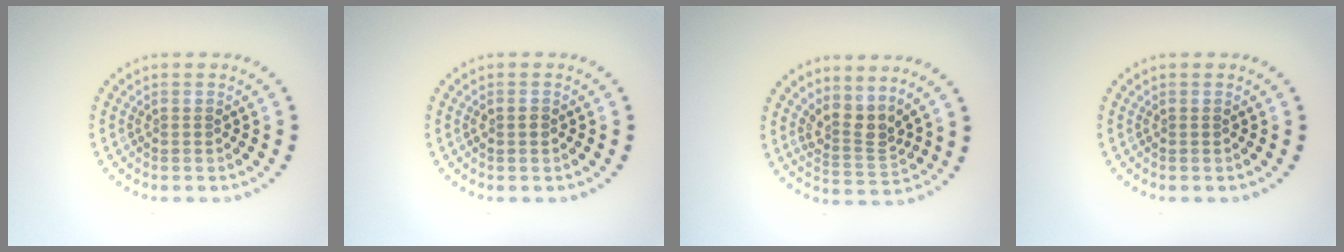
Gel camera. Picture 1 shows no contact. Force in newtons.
{"total": 1.1, "press": 1.1, "slide": 0.0}
{"total": 2.9, "press": 2.0, "slide": 2.0}
{"total": 0.0}